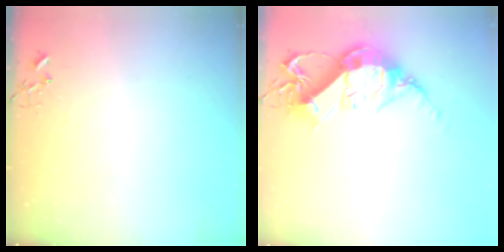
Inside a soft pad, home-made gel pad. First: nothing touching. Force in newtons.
{"total": 15.7, "press": 15.6, "slide": 1.4}